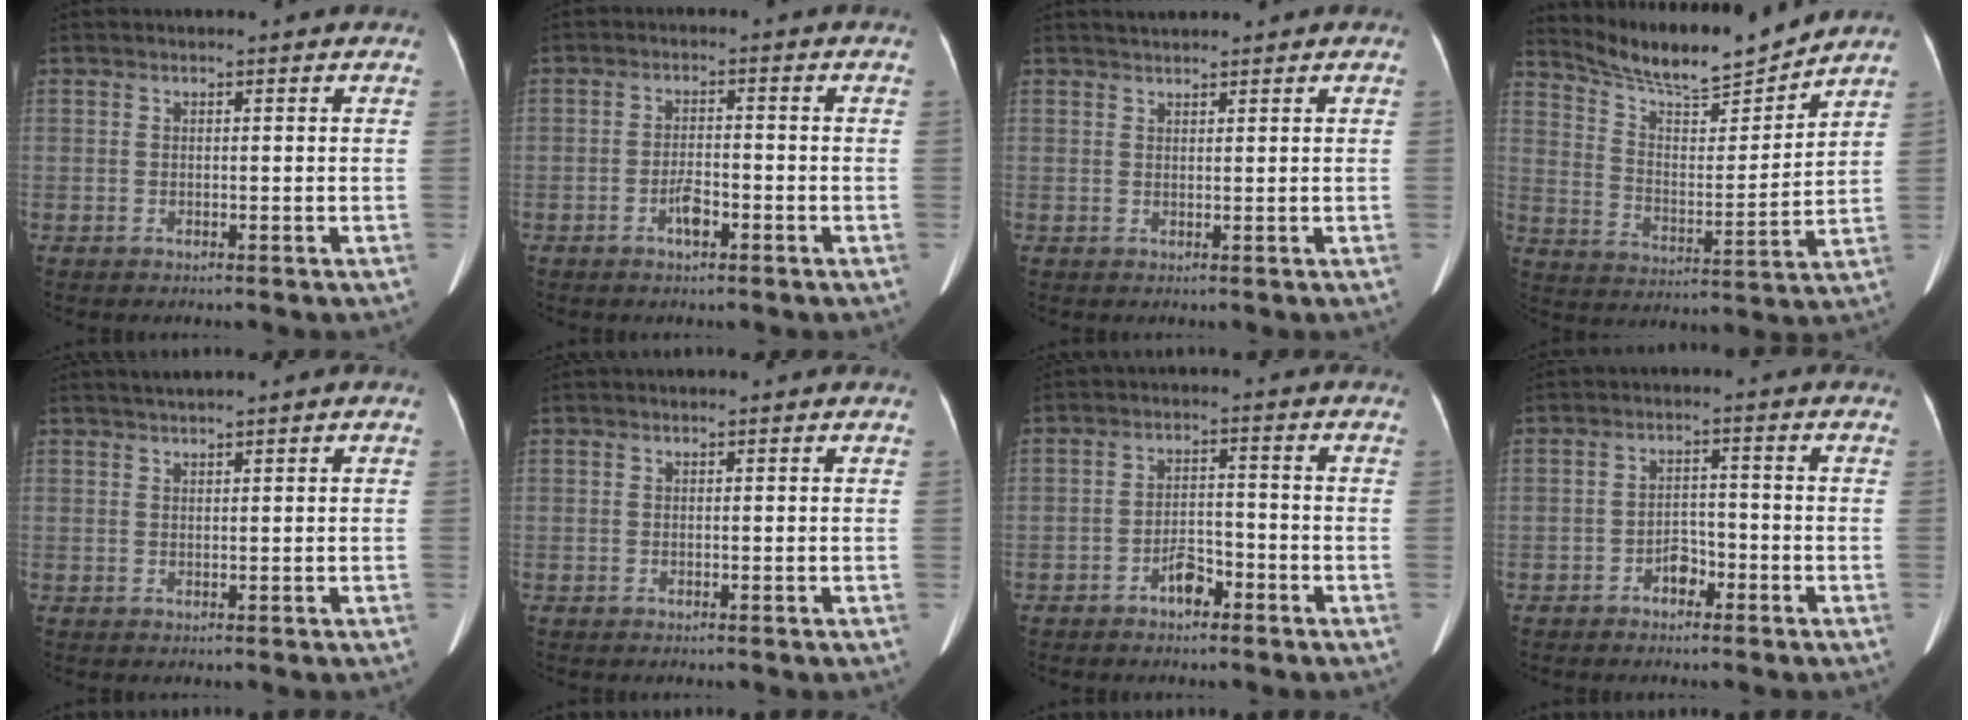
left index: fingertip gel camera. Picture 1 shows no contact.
{"total": 3.2, "force": [-1.8, 1.0, 2.4], "torque": [-0.046, 0.002, -0.032]}
{"total": 1.6, "force": [1.5, 0.3, 0.5], "torque": [-0.012, 0.016, 0.028]}
{"total": 13.1, "force": [12.5, 0.1, 3.8], "torque": [-0.078, -0.007, 0.215]}
{"total": 1.6, "force": [1.1, -0.1, 1.1], "torque": [-0.023, 0.016, 0.023]}
{"total": 0.0}
{"total": 3.9, "force": [-2.6, 1.7, 2.4], "torque": [-0.045, 0.010, -0.046]}
{"total": 3.1, "force": [-2.0, 1.7, 1.6], "torque": [-0.026, 0.007, -0.035]}